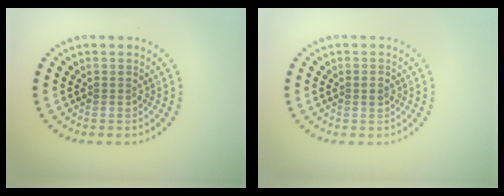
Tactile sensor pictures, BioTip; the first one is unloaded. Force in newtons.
{"total": 1.1, "press": 1.1, "slide": 0.2}